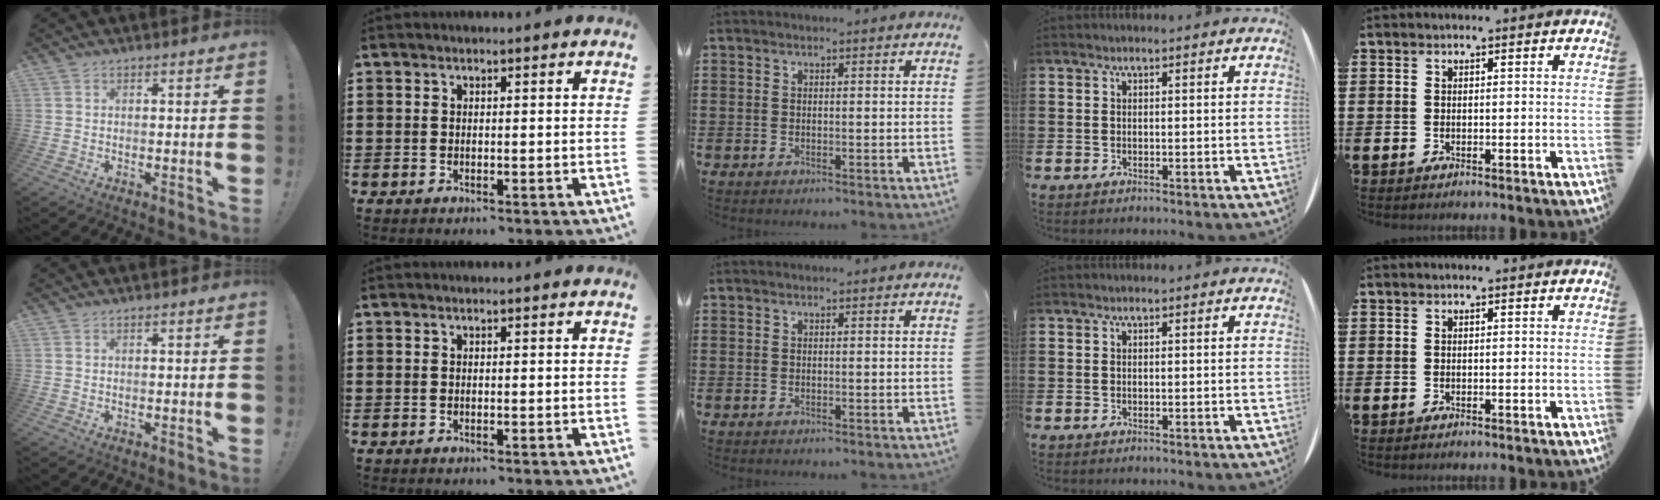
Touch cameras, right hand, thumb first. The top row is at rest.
{}